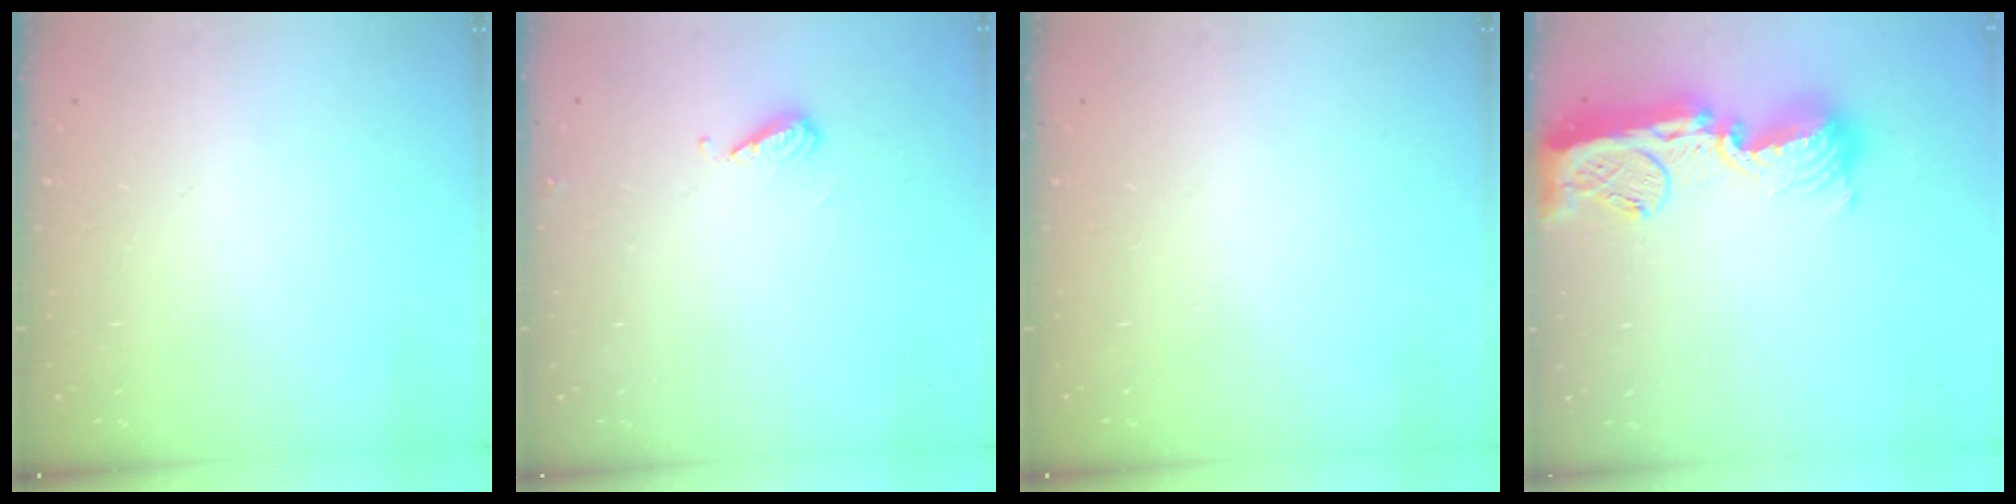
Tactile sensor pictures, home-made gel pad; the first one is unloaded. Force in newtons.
{"total": 6.2, "press": 6.2, "slide": 0.8}
{"total": 0.0}
{"total": 16.6, "press": 16.6, "slide": 1.4}